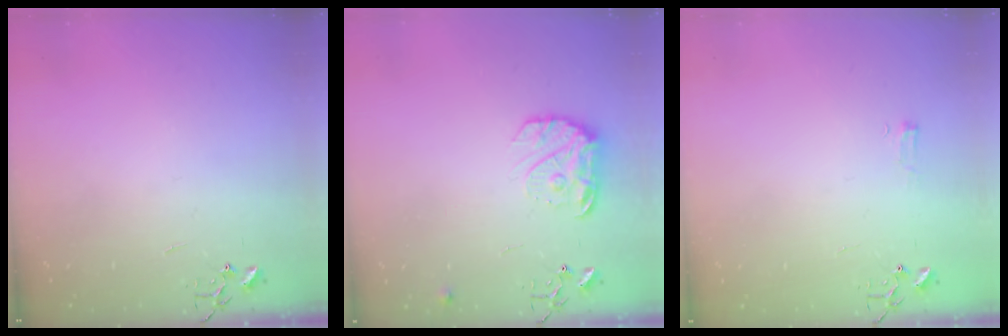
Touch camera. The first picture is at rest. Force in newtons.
{"total": 12.7, "press": 12.6, "slide": 0.7}
{"total": 4.4, "press": 4.3, "slide": 0.5}